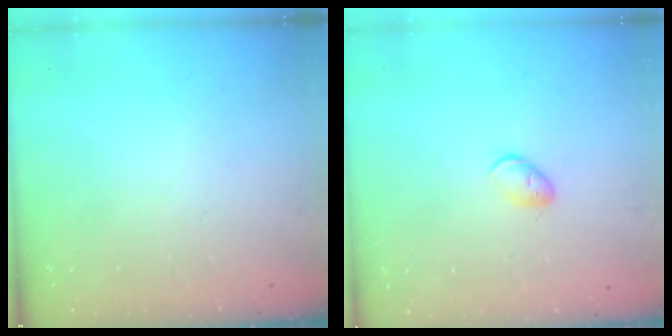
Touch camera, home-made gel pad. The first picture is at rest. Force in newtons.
{"total": 6.2, "press": 6.1, "slide": 0.7}